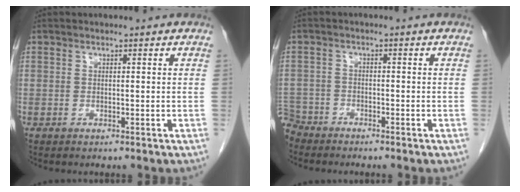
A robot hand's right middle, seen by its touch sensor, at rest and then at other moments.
{"total": 4.6, "force": [-4.3, 1.6, -0.3], "torque": [0.011, -0.007, -0.086]}